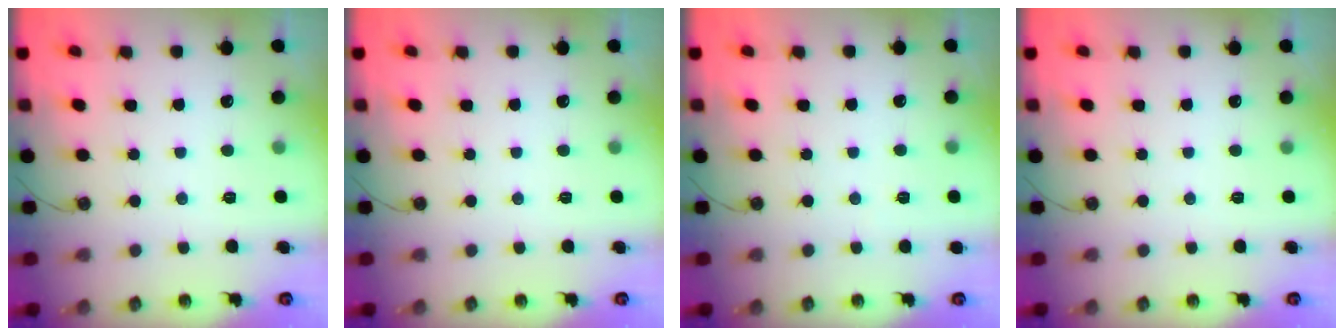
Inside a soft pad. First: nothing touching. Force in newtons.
{"total": 0.0}
{"total": 1.1, "press": 0.7, "slide": 0.8}
{"total": 0.0}